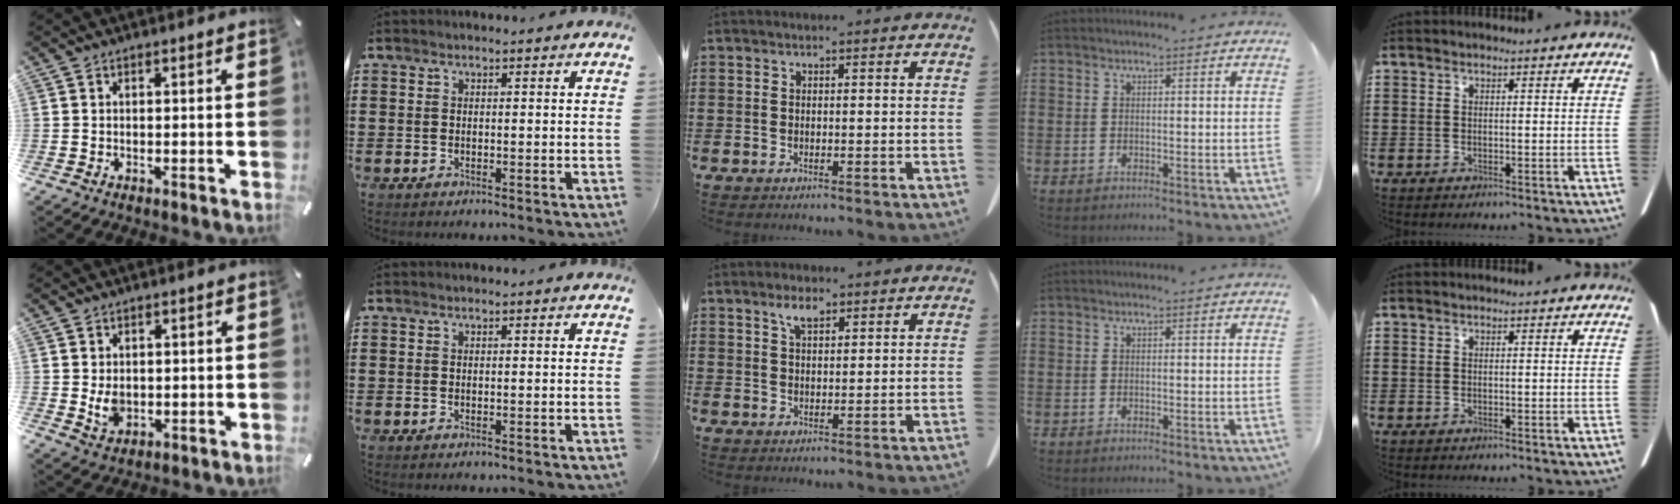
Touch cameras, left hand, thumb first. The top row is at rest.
{"thumb": {"total": 4.5, "force": [0.2, 3.6, 2.6], "torque": [-0.046, -0.007, 0.001]}, "middle": {"total": 3.3, "force": [2.3, 1.3, 2.1], "torque": [-0.039, 0.000, 0.040]}}